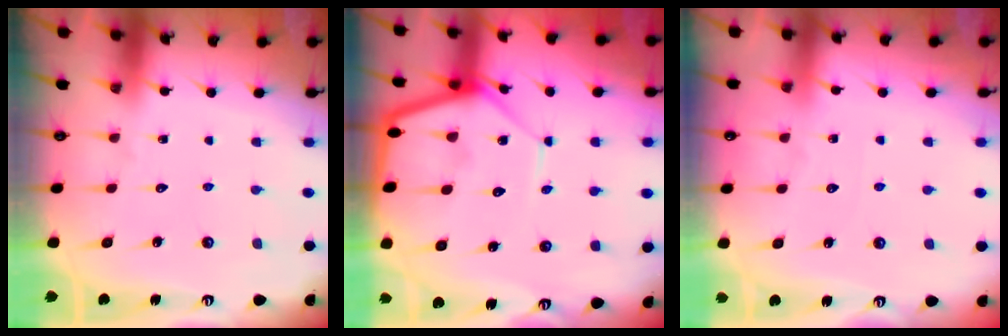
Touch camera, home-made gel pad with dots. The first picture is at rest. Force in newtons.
{"total": 12.6, "press": 12.5, "slide": 1.1}
{"total": 2.9, "press": 2.9, "slide": 0.5}